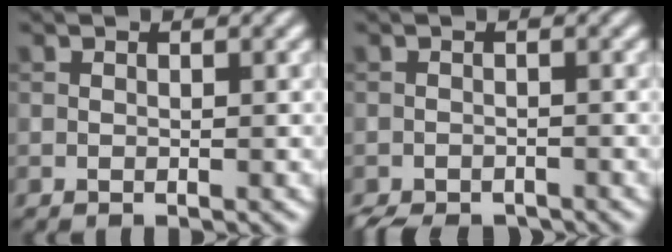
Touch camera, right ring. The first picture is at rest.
{"total": 3.1, "force": [-2.9, 0.9, 0.8], "torque": [-0.013, -0.008, -0.049]}